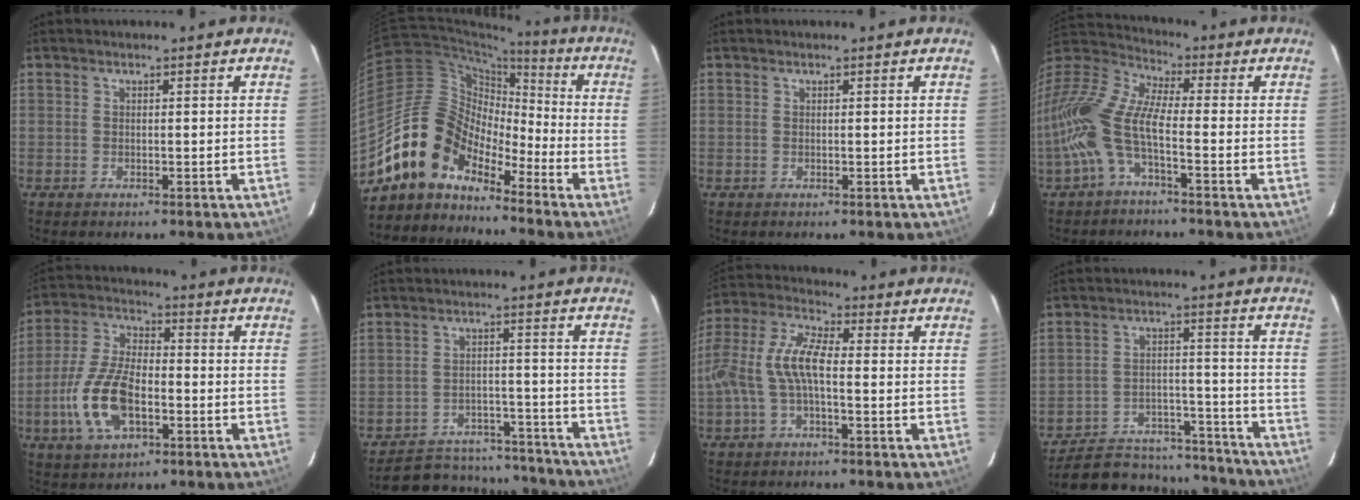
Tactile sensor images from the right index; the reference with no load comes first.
{"total": 12.7, "force": [-10.2, 6.3, 4.4], "torque": [-0.077, 0.030, -0.202]}
{"total": 0.0}
{"total": 14.1, "force": [-4.0, 4.6, 12.7], "torque": [-0.254, -0.009, -0.088]}
{"total": 13.5, "force": [-4.4, 6.5, 10.9], "torque": [-0.240, 0.002, -0.083]}
{"total": 18.0, "force": [-16.0, 6.7, 4.9], "torque": [-0.112, 0.032, -0.199]}
{"total": 10.0, "force": [-1.8, 3.5, 9.2], "torque": [-0.201, 0.012, -0.036]}
{"total": 22.3, "force": [-19.1, 8.8, 7.2], "torque": [-0.149, 0.031, -0.244]}